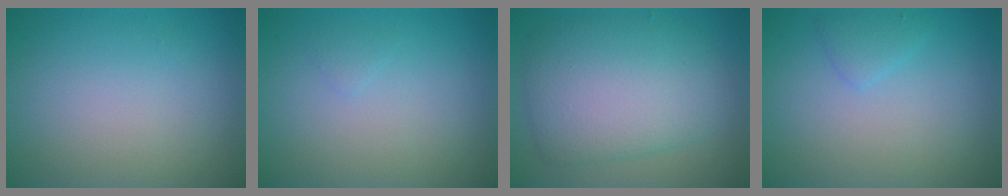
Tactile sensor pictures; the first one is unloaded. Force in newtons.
{"total": 0.5, "press": 0.5, "slide": 0.1}
{"total": 7.2, "press": 7.2, "slide": 0.1}
{"total": 1.3, "press": 1.3, "slide": 0.1}